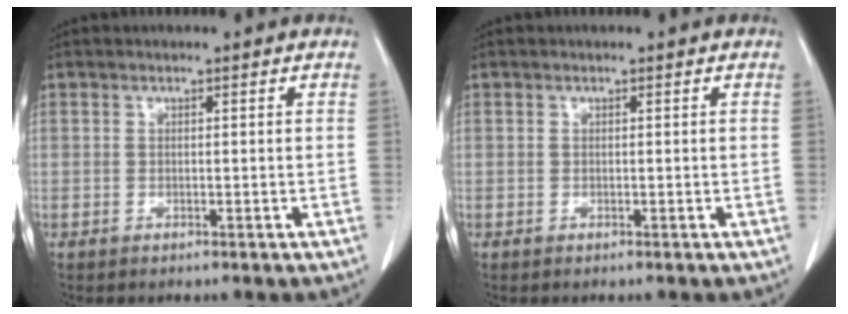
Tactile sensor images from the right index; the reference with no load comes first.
{"total": 0.0}